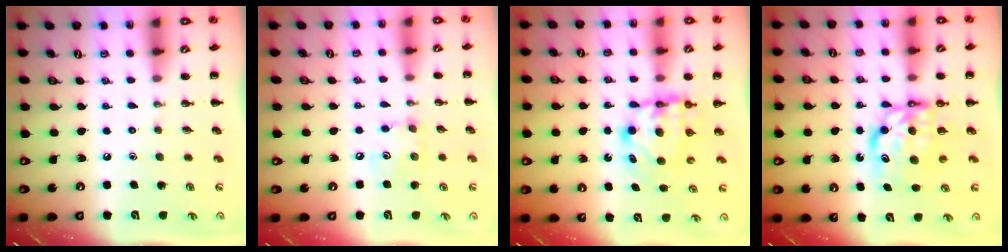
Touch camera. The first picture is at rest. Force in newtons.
{"total": 5.3, "press": 5.2, "slide": 0.8}
{"total": 6.0, "press": 6.0, "slide": 0.5}
{"total": 7.5, "press": 7.3, "slide": 1.4}